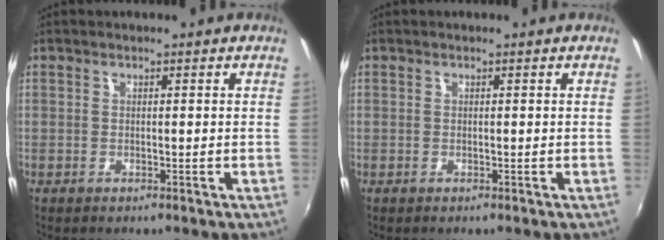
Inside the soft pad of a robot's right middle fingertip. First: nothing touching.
{"total": 0.0}